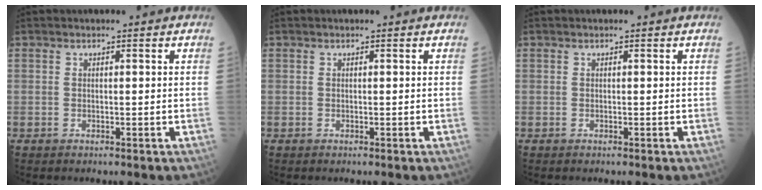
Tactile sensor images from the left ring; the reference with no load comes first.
{"total": 0.0}
{"total": 0.0}